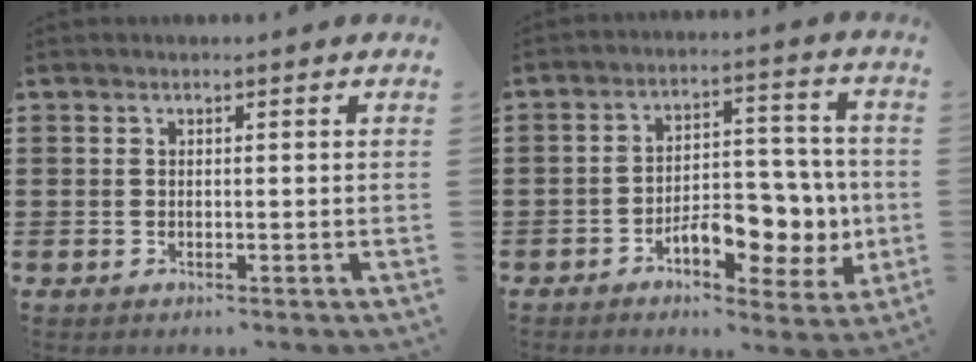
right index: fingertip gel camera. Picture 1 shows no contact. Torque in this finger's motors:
{"motor_torque": [2.14, 0.00, 0.70, 0.15]}